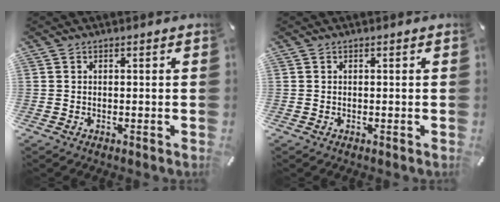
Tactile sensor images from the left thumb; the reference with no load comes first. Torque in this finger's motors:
{"motor_torque": [-0.04, 0.04, 0.00, 0.00, 0.00]}